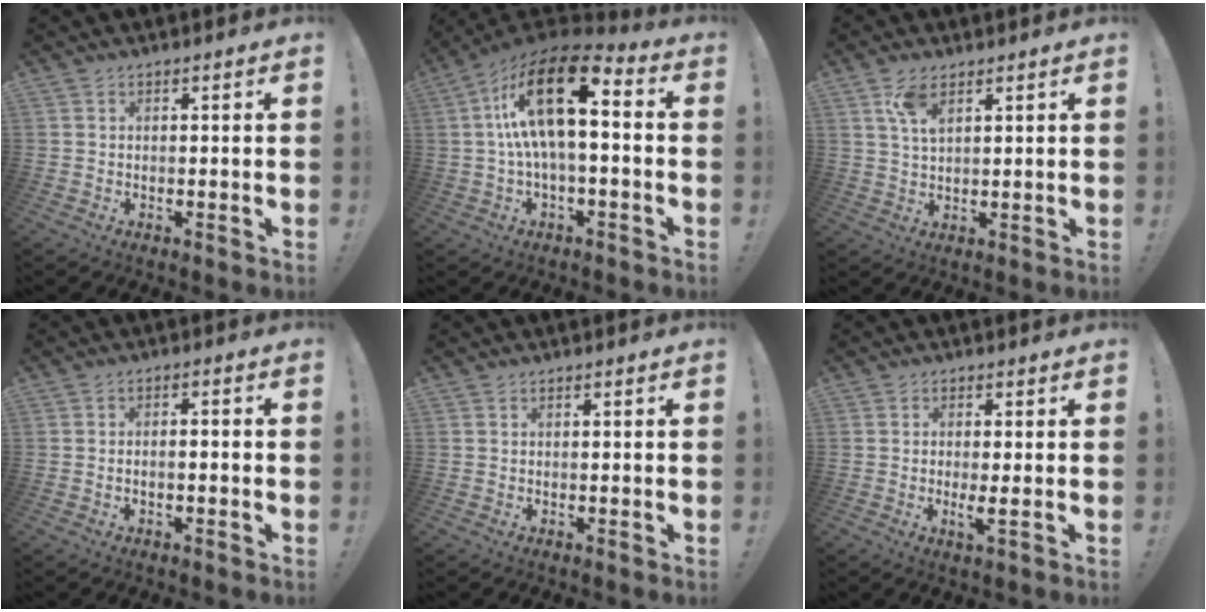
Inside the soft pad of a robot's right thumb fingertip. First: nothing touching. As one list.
[{"total": 18.5, "force": [4.2, 7.3, 16.4], "torque": [-0.289, -0.017, 0.069]}, {"total": 6.4, "force": [3.4, 2.8, 4.7], "torque": [-0.086, -0.007, 0.062]}, {"total": 1.7, "force": [-1.1, 0.4, 1.3], "torque": [-0.021, 0.007, -0.019]}, {"total": 0.0}, {"total": 3.2, "force": [-0.2, -0.2, 3.1], "torque": [-0.047, -0.012, -0.003]}]